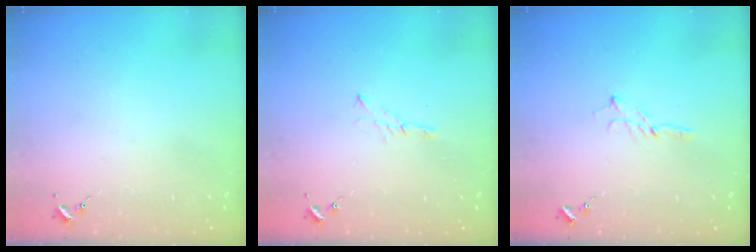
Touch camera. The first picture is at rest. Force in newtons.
{"total": 2.8, "press": 2.8, "slide": 0.3}
{"total": 2.7, "press": 2.7, "slide": 0.2}